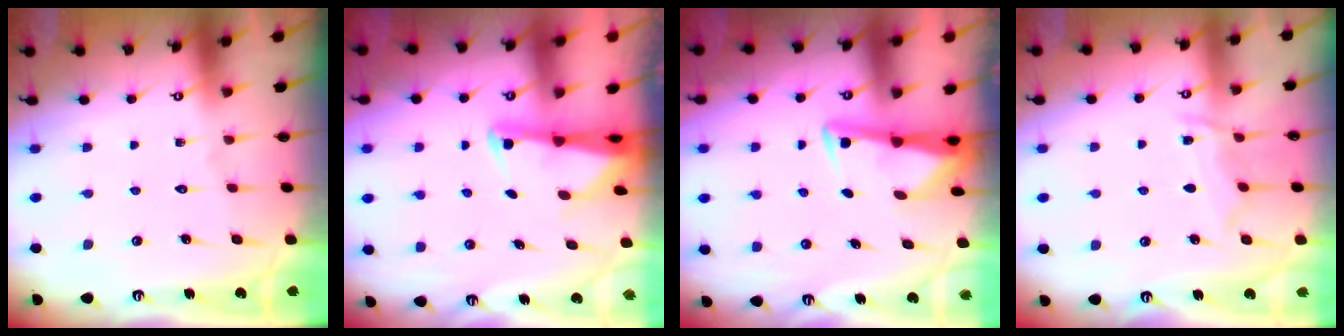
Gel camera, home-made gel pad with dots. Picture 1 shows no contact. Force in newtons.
{"total": 2.6, "press": 2.6, "slide": 0.5}
{"total": 3.0, "press": 2.9, "slide": 0.4}
{"total": 7.3, "press": 7.3, "slide": 0.7}